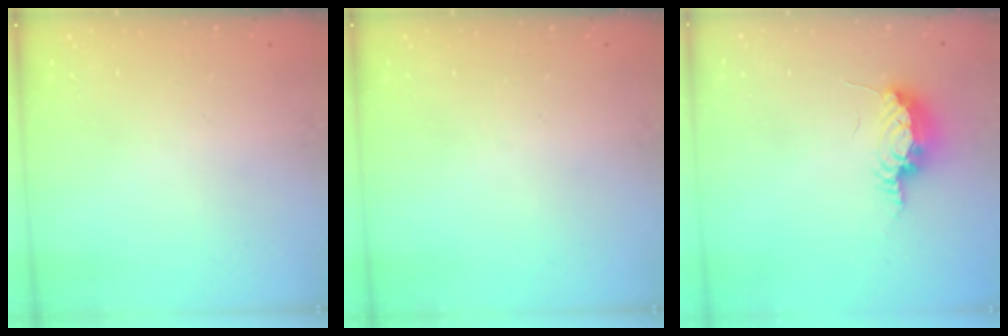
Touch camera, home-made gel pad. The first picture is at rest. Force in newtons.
{"total": 0.0}
{"total": 14.3, "press": 9.4, "slide": 10.8}